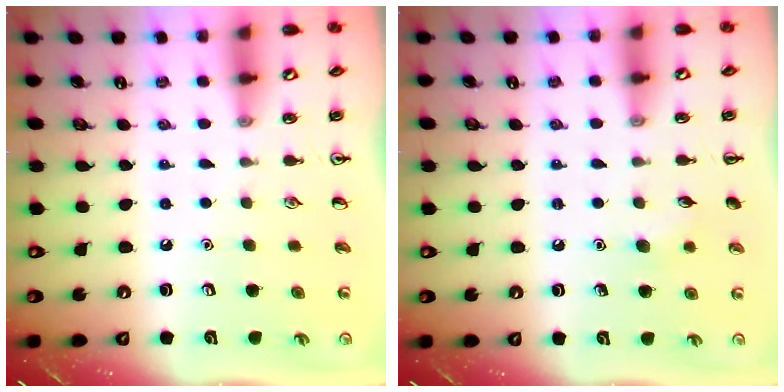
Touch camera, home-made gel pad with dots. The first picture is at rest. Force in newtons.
{"total": 4.3, "press": 4.2, "slide": 1.0}